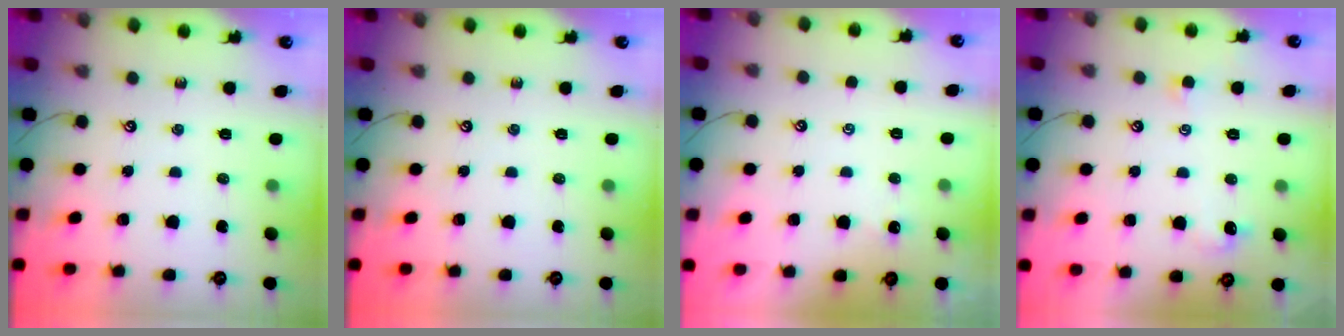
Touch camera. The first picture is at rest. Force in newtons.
{"total": 0.0}
{"total": 2.5, "press": 2.5, "slide": 0.3}
{"total": 1.0, "press": 0.8, "slide": 0.6}